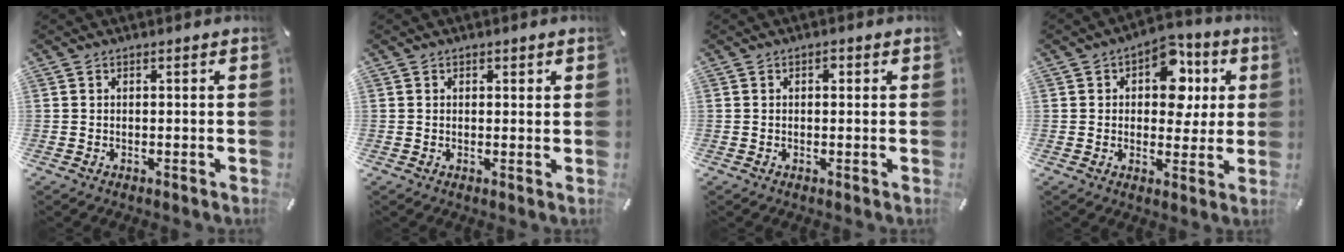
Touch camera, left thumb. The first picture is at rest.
{"total": 0.9, "force": [0.5, 0.7, 0.2], "torque": [0.003, -0.001, 0.007]}
{"total": 1.2, "force": [0.3, 0.9, 0.8], "torque": [-0.009, 0.002, 0.002]}
{"total": 11.3, "force": [3.5, 8.0, 7.1], "torque": [-0.088, -0.010, 0.059]}